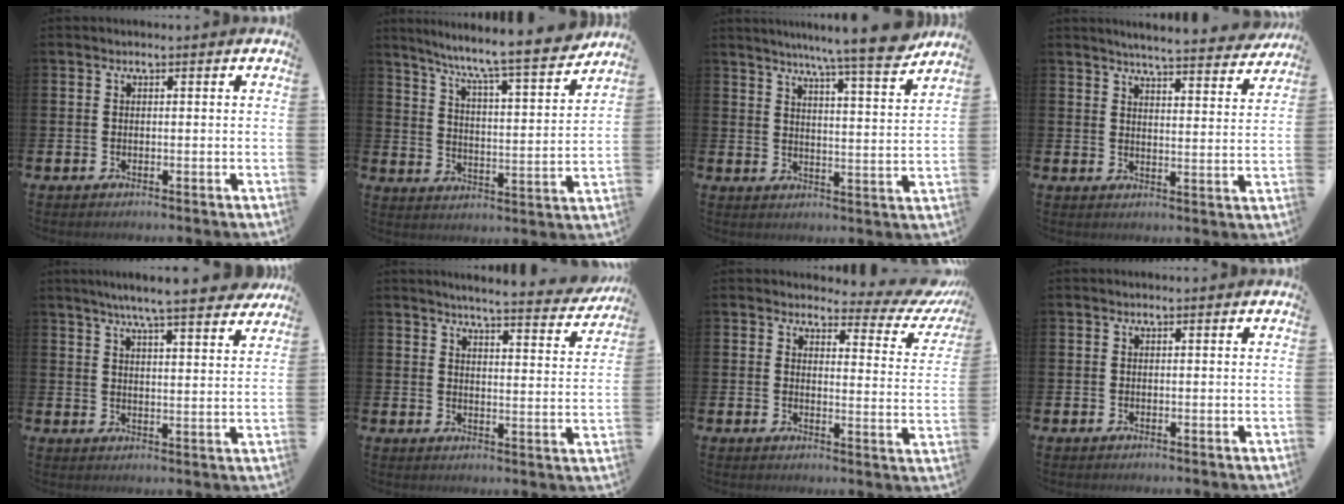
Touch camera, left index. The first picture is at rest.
{"total": 8.6, "force": [7.9, -0.2, 3.6], "torque": [-0.098, -0.065, 0.127]}
{"total": 8.9, "force": [7.9, -0.4, 4.0], "torque": [-0.081, -0.045, 0.134]}
{"total": 5.3, "force": [5.3, -0.1, 0.9], "torque": [-0.023, -0.042, 0.089]}
{"total": 7.0, "force": [6.6, 0.0, 2.4], "torque": [-0.055, -0.037, 0.113]}
{"total": 4.9, "force": [4.8, -0.2, 1.1], "torque": [-0.027, -0.038, 0.078]}
{"total": 3.8, "force": [3.2, 1.7, 1.0], "torque": [-0.010, -0.038, 0.043]}
{"total": 0.0}